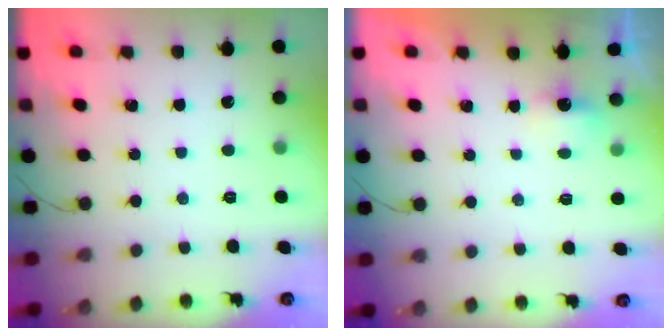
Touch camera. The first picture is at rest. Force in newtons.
{"total": 1.8, "press": 1.6, "slide": 0.8}